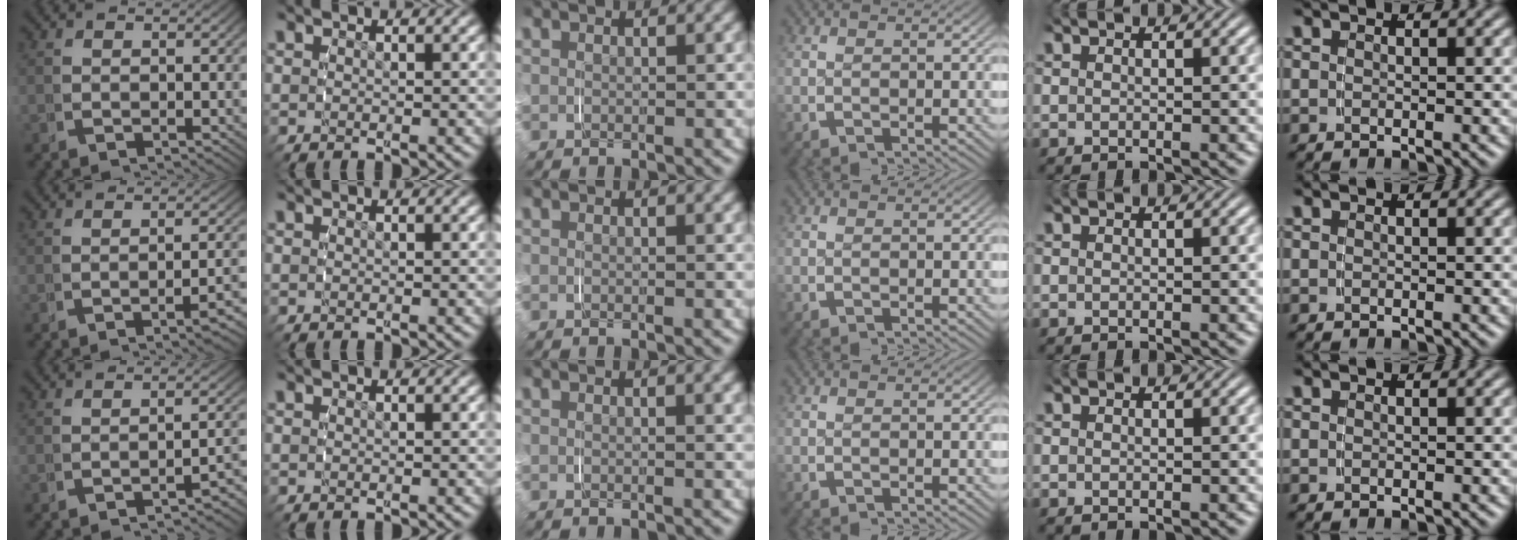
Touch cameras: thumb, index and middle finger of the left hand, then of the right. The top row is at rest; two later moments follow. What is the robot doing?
{"motion": "grasp_and_lifting", "object": "string"}